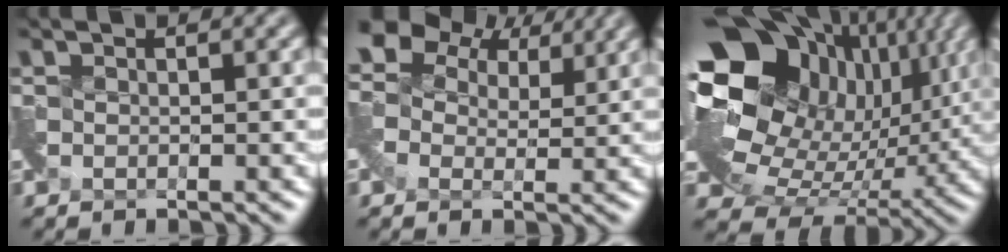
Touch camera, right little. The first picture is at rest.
{"total": 6.5, "force": [2.9, 4.4, 3.9], "torque": [-0.090, 0.019, 0.043]}
{"total": 17.7, "force": [5.6, 12.2, 11.6], "torque": [-0.218, 0.005, 0.126]}